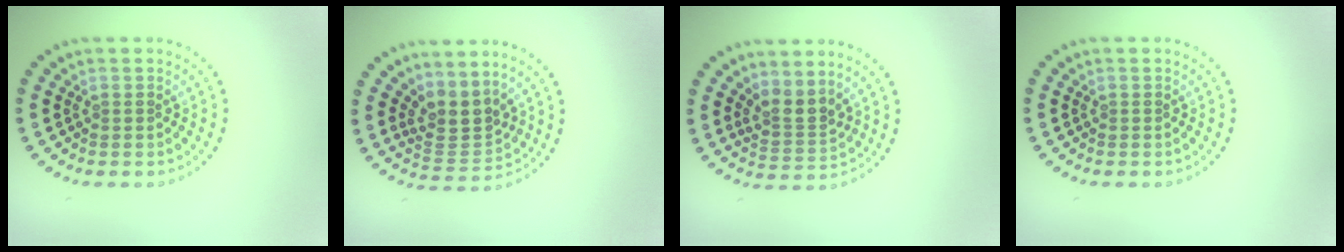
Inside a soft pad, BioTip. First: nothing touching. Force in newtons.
{"total": 3.2, "press": 2.6, "slide": 2.0}
{"total": 2.6, "press": 1.9, "slide": 1.8}
{"total": 0.0}